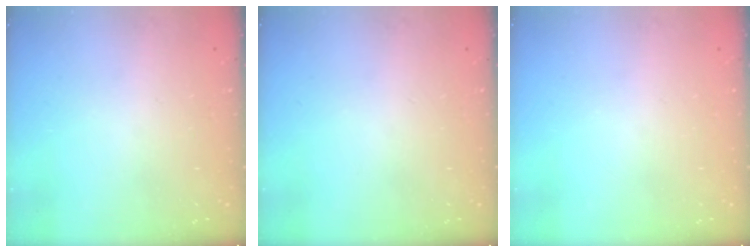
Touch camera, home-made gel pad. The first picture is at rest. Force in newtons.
{"total": 0.0}
{"total": 0.0}